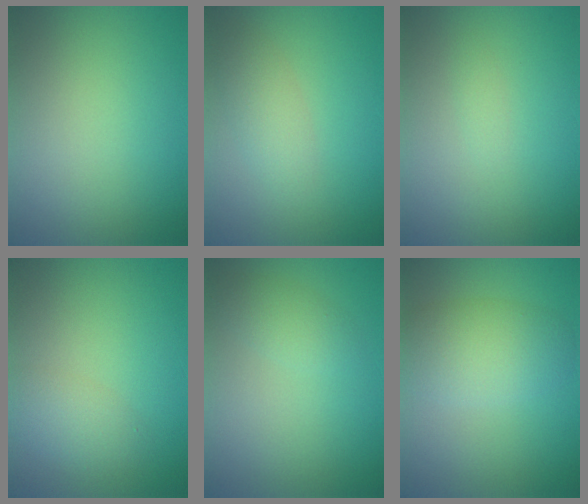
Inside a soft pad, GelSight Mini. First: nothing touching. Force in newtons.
{"total": 2.1, "press": 2.1, "slide": 0.0}
{"total": 0.5, "press": 0.5, "slide": 0.0}
{"total": 2.1, "press": 2.1, "slide": 0.1}
{"total": 1.6, "press": 1.6, "slide": 0.0}
{"total": 4.4, "press": 4.4, "slide": 0.1}